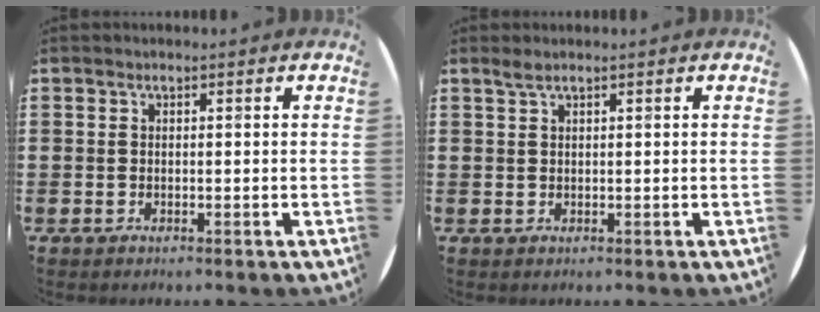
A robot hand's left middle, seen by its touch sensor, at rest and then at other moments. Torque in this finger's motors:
{"motor_torque": [0.21, -0.13, -0.01, 0.00]}